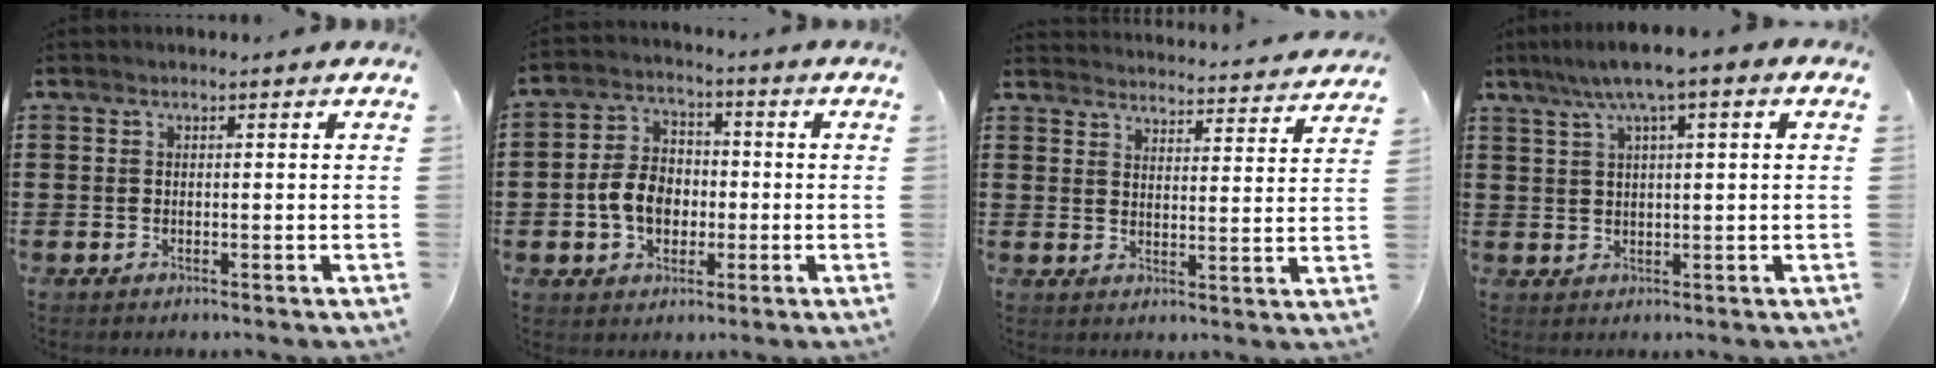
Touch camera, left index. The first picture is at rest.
{"total": 7.1, "force": [-1.3, 5.5, 4.3], "torque": [-0.099, 0.005, -0.032]}
{"total": 3.7, "force": [3.7, -0.3, -0.2], "torque": [-0.005, -0.035, 0.061]}
{"total": 5.1, "force": [2.2, 0.6, 4.6], "torque": [-0.095, 0.002, 0.034]}